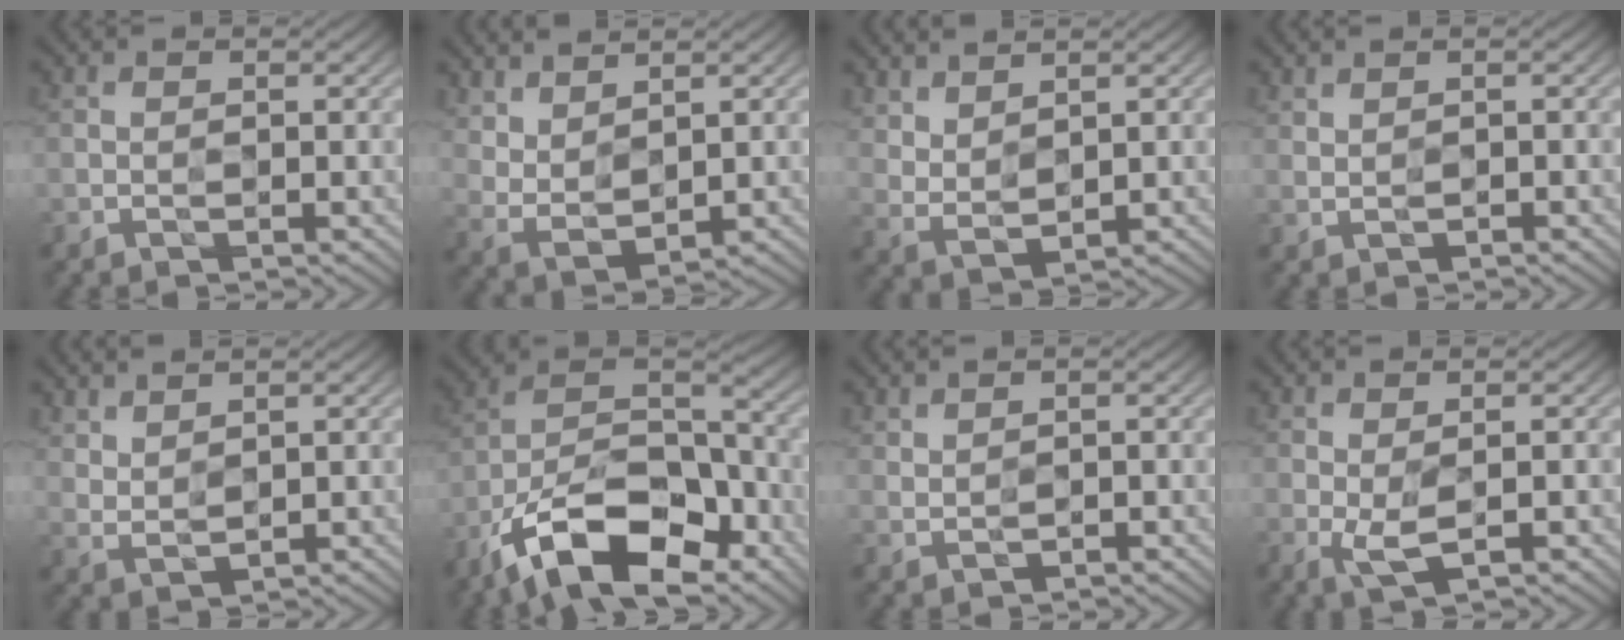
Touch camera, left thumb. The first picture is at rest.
{"total": 5.0, "force": [3.9, 1.9, 2.7], "torque": [-0.064, -0.008, 0.087]}
{"total": 4.1, "force": [3.3, 1.4, 2.0], "torque": [-0.046, -0.009, 0.077]}
{"total": 0.8, "force": [0.6, 0.3, 0.5], "torque": [-0.015, -0.002, 0.015]}
{"total": 3.1, "force": [2.6, 1.0, 1.4], "torque": [-0.032, -0.004, 0.062]}
{"total": 15.6, "force": [-9.9, 6.8, 9.8], "torque": [-0.186, -0.008, -0.193]}
{"total": 1.2, "force": [1.0, 0.3, 0.6], "torque": [-0.018, 0.000, 0.022]}
{"total": 2.9, "force": [-0.6, 0.9, 2.7], "torque": [-0.062, -0.003, -0.010]}